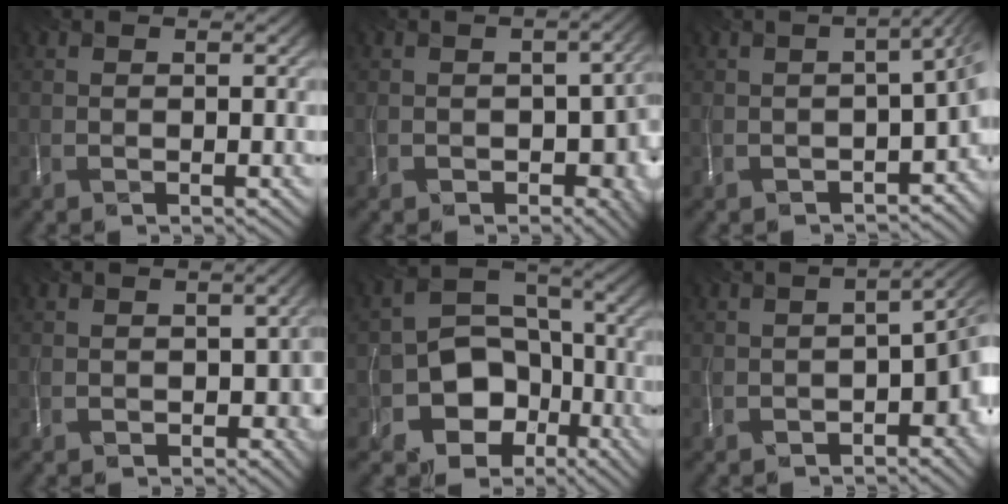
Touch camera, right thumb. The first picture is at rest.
{"total": 7.6, "force": [-2.6, 5.2, 4.9], "torque": [-0.070, -0.030, -0.031]}
{"total": 6.5, "force": [-2.6, 2.9, 5.2], "torque": [-0.073, -0.025, -0.036]}
{"total": 4.3, "force": [-2.0, 3.0, 2.5], "torque": [-0.037, -0.017, -0.029]}
{"total": 10.6, "force": [-5.2, 8.3, 3.9], "torque": [-0.058, -0.015, -0.105]}
{"total": 6.5, "force": [-2.6, 3.4, 4.9], "torque": [-0.065, -0.029, -0.037]}